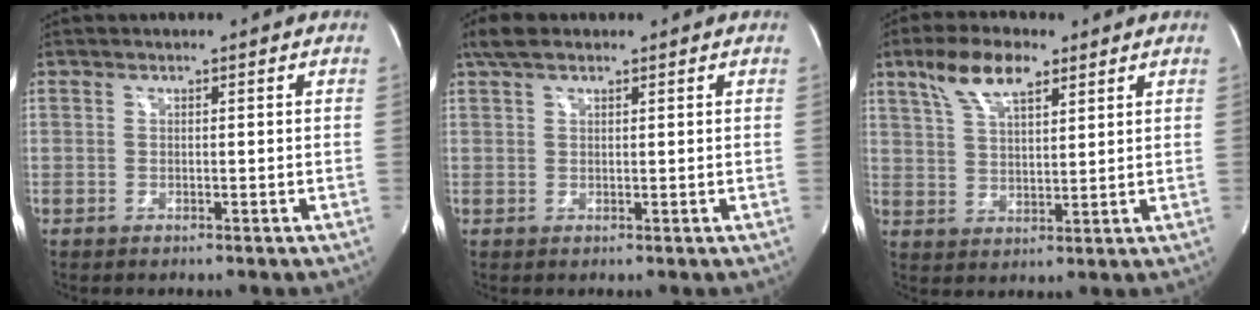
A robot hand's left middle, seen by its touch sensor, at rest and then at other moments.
{"total": 3.7, "force": [2.6, 1.4, 2.2], "torque": [-0.050, 0.023, 0.051]}
{"total": 8.5, "force": [5.3, 2.8, 5.9], "torque": [-0.121, 0.016, 0.103]}